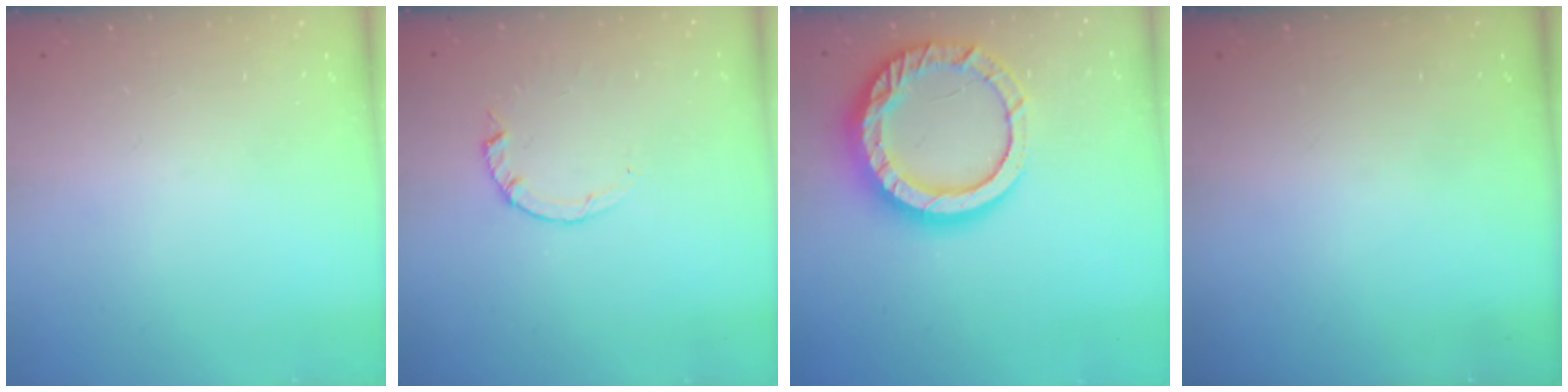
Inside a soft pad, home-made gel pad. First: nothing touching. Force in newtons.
{"total": 0.9, "press": 0.8, "slide": 0.2}
{"total": 17.0, "press": 16.9, "slide": 1.3}
{"total": 0.0}